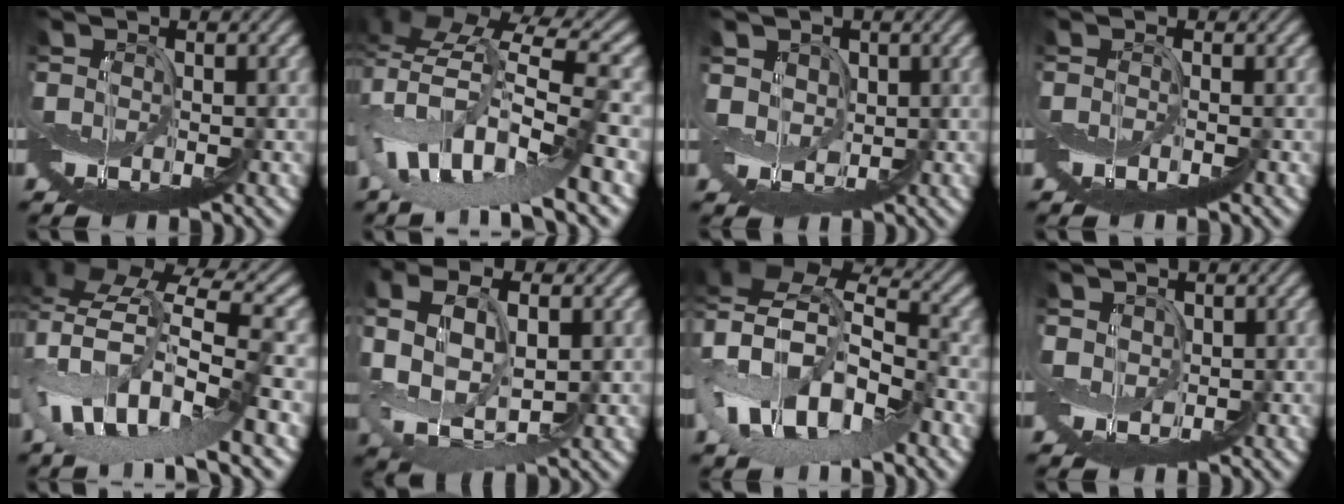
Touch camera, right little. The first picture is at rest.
{"total": 5.4, "force": [-2.5, 0.4, 4.7], "torque": [-0.138, 0.024, -0.039]}
{"total": 2.6, "force": [2.3, 0.6, -1.1], "torque": [0.004, 0.023, 0.017]}
{"total": 2.3, "force": [-1.7, -1.0, -1.1], "torque": [0.012, 0.013, -0.027]}
{"total": 5.3, "force": [-2.4, 0.9, 4.6], "torque": [-0.145, 0.025, -0.041]}
{"total": 3.7, "force": [1.5, 1.7, 3.0], "torque": [-0.109, 0.019, 0.024]}
{"total": 7.1, "force": [-3.2, 4.1, 4.8], "torque": [-0.147, 0.014, -0.051]}
{"total": 2.6, "force": [2.0, -0.3, -1.6], "torque": [0.014, 0.016, 0.026]}